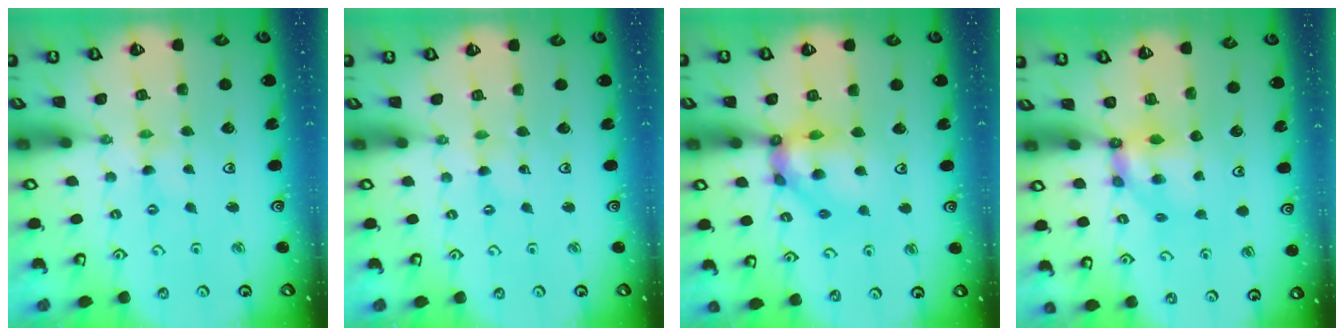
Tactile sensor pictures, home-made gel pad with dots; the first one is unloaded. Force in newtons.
{"total": 0.0}
{"total": 12.7, "press": 12.6, "slide": 1.2}
{"total": 6.1, "press": 6.0, "slide": 0.7}